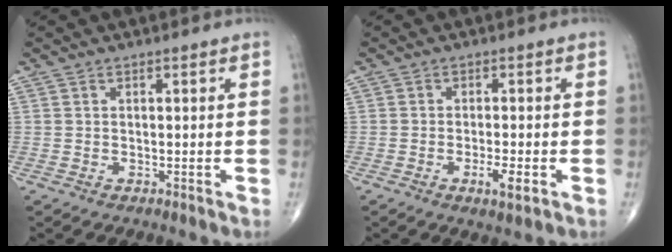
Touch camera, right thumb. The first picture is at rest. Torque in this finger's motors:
{"motor_torque": [0.85, 0.33, 0.04, -0.25, 0.14]}